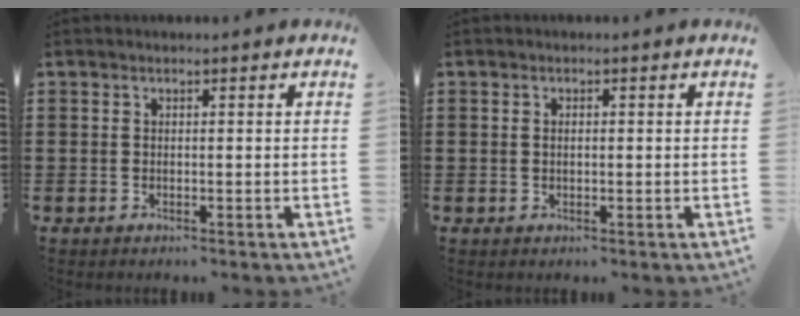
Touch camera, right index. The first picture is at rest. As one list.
[{"total": 1.0, "force": [0.1, 0.5, 0.8], "torque": [-0.018, 0.003, 0.000]}]